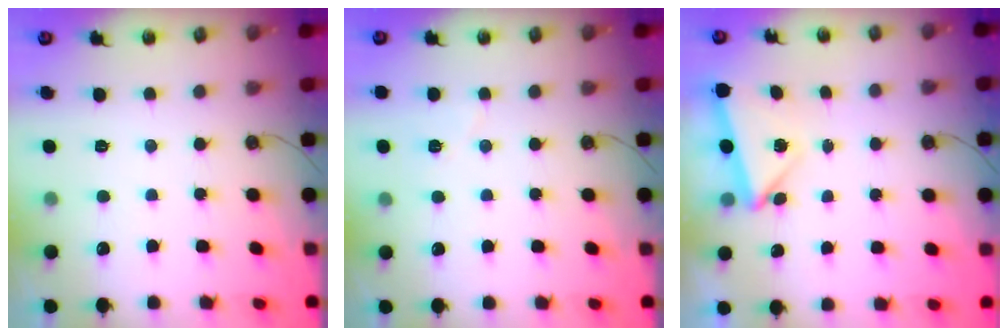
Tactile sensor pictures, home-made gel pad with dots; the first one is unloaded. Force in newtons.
{"total": 4.6, "press": 4.2, "slide": 1.8}
{"total": 3.5, "press": 3.1, "slide": 1.7}